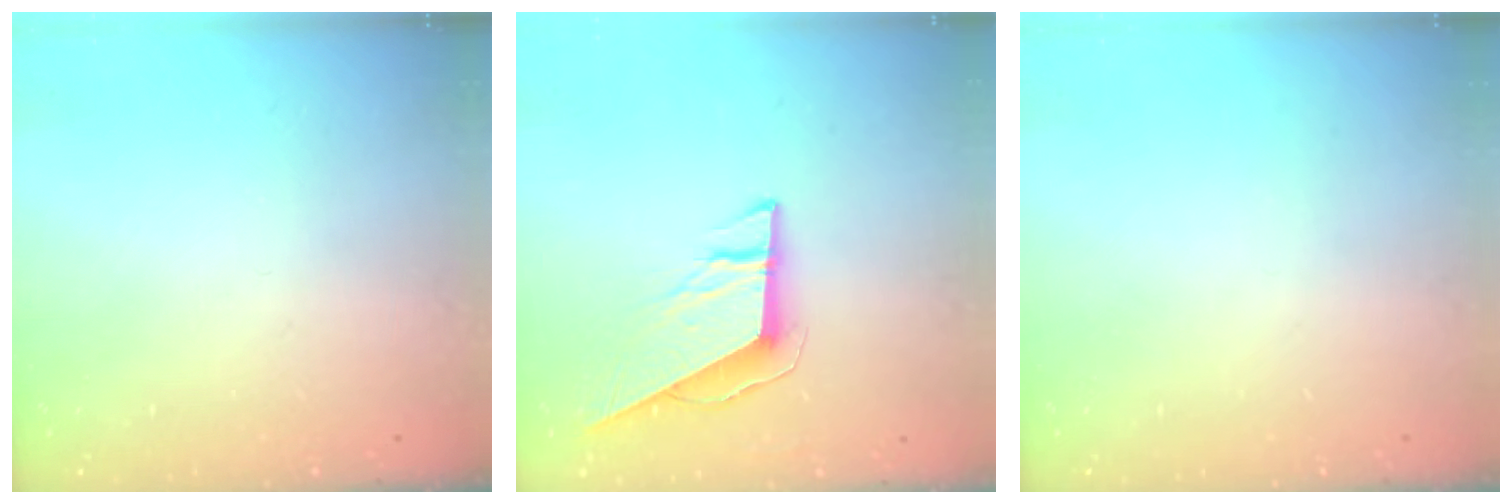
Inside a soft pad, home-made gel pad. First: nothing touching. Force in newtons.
{"total": 9.0, "press": 9.0, "slide": 1.0}
{"total": 0.0}